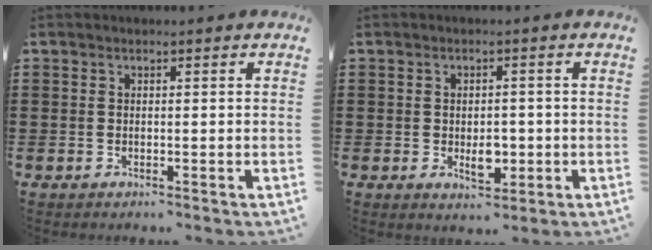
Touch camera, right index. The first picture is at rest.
{"total": 4.0, "force": [-0.7, 2.2, 3.2], "torque": [-0.042, -0.002, -0.015]}